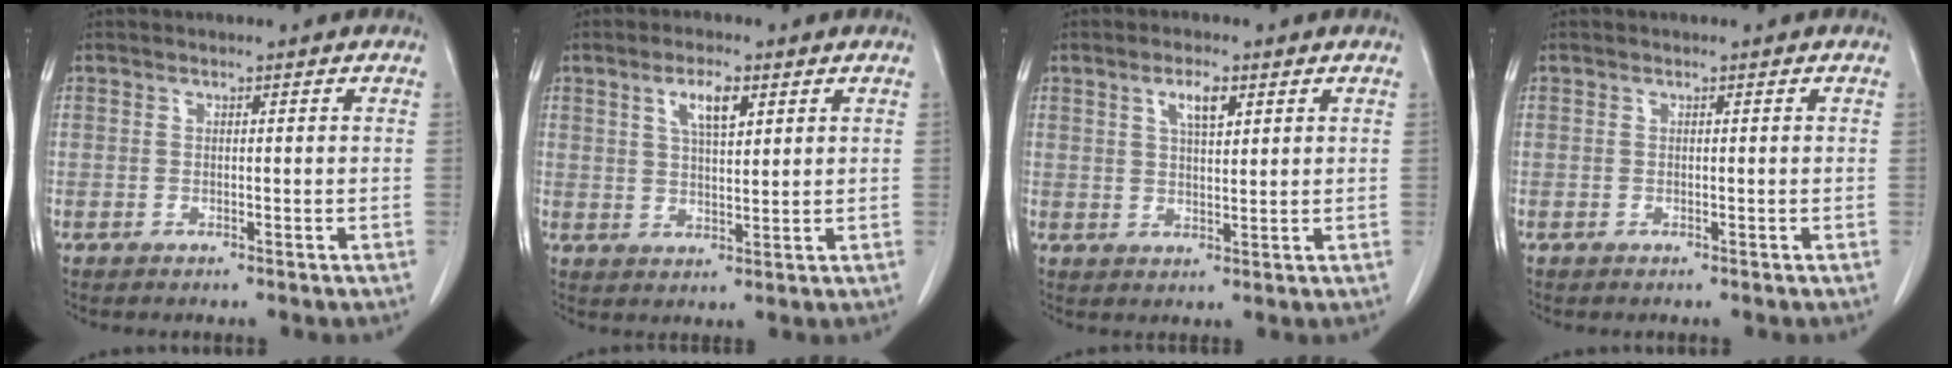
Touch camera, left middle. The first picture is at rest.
{"total": 5.0, "force": [2.5, 1.4, 4.1], "torque": [-0.080, 0.001, 0.046]}
{"total": 3.9, "force": [2.0, 1.1, 3.2], "torque": [-0.060, 0.000, 0.036]}
{"total": 0.0}